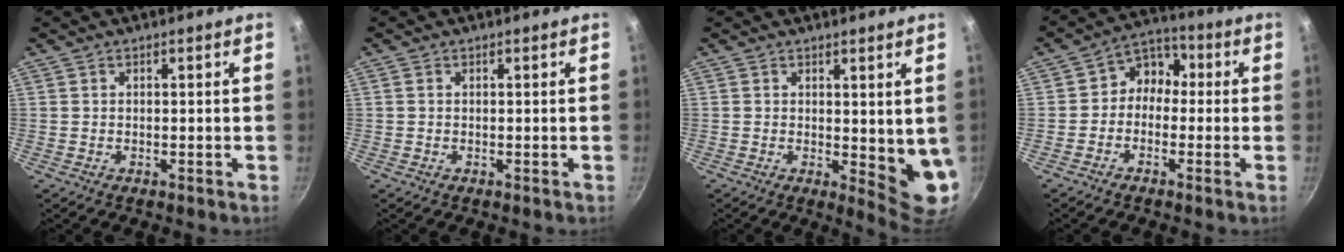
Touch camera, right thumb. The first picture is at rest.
{"total": 0.0}
{"total": 7.4, "force": [1.2, 3.0, 6.7], "torque": [-0.074, -0.025, 0.021]}
{"total": 6.4, "force": [-0.7, 5.4, 3.4], "torque": [-0.016, 0.029, -0.035]}